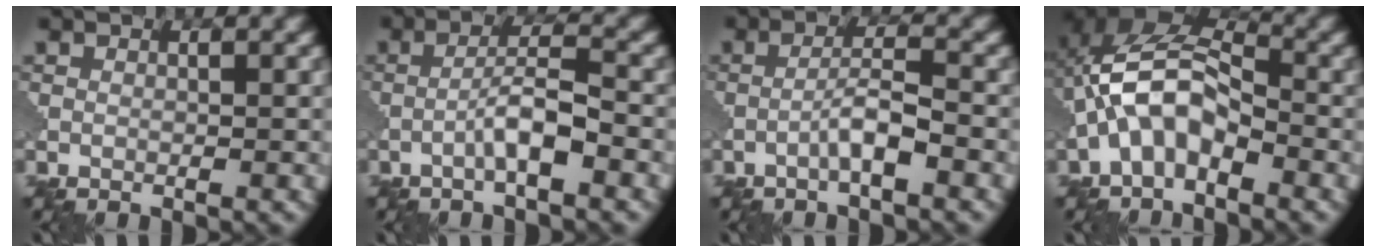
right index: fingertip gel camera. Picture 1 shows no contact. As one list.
[{"total": 3.6, "force": [-1.6, 0.5, 3.2], "torque": [-0.057, 0.016, -0.035]}, {"total": 3.0, "force": [-1.5, 0.3, 2.6], "torque": [-0.047, 0.015, -0.032]}, {"total": 7.4, "force": [-1.9, 4.1, 5.9], "torque": [-0.122, 0.021, -0.047]}]